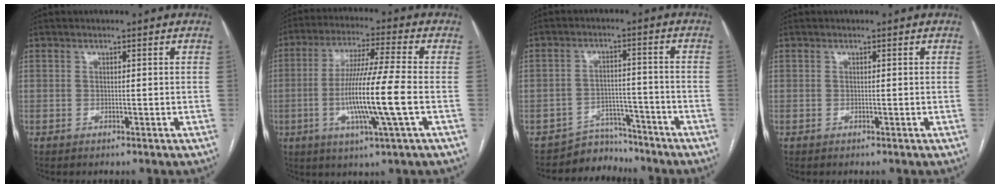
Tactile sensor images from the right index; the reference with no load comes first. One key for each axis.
{"total": 12.9, "fx": -2.6, "fy": -0.8, "fz": 12.6, "tx": -0.245, "ty": -0.012, "tz": -0.056}
{"total": 5.6, "fx": -5.0, "fy": 2.1, "fz": -1.0, "tx": 0.022, "ty": 0.029, "tz": -0.078}
{"total": 0.0}